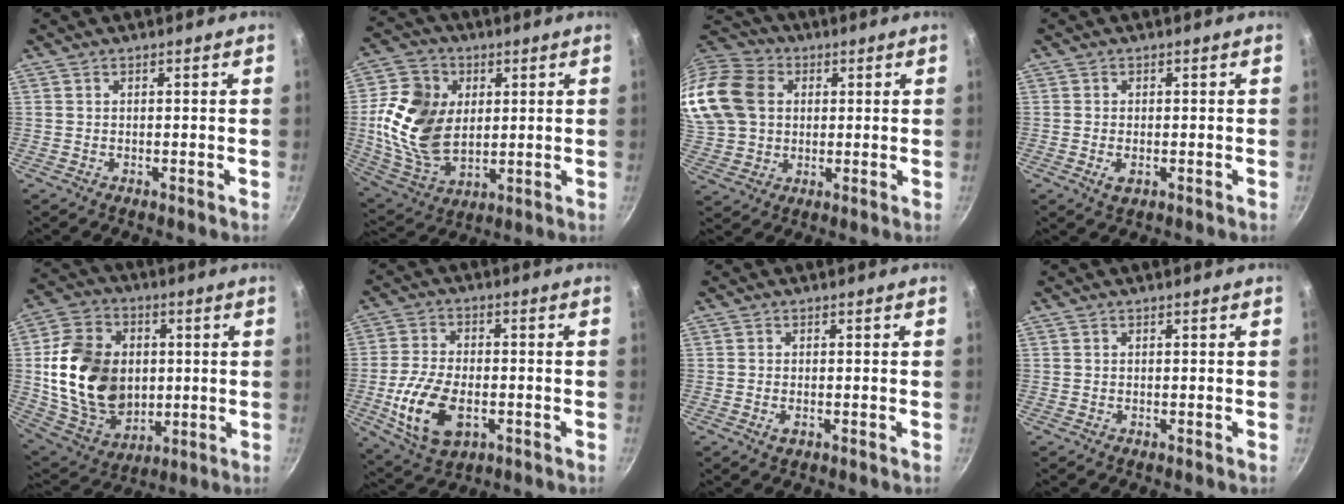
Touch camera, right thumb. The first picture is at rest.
{"total": 17.4, "force": [2.2, 12.4, 12.0], "torque": [-0.214, -0.009, 0.048]}
{"total": 23.0, "force": [4.7, 18.6, 12.6], "torque": [-0.288, 0.035, 0.088]}
{"total": 2.4, "force": [-0.7, 1.3, 1.9], "torque": [-0.035, -0.004, -0.011]}
{"total": 22.0, "force": [0.3, 16.9, 14.0], "torque": [-0.223, 0.008, 0.016]}
{"total": 13.1, "force": [-3.3, 7.6, 10.1], "torque": [-0.192, 0.009, -0.056]}
{"total": 1.4, "force": [-0.5, 0.7, 1.1], "torque": [-0.021, -0.001, -0.008]}
{"total": 0.0}